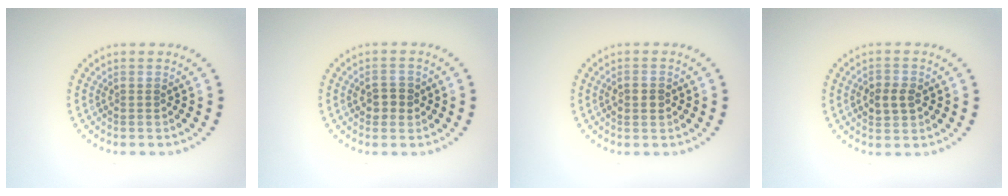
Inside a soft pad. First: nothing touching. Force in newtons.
{"total": 2.2, "press": 2.2, "slide": 0.3}
{"total": 2.1, "press": 2.1, "slide": 0.2}
{"total": 2.5, "press": 2.5, "slide": 0.2}